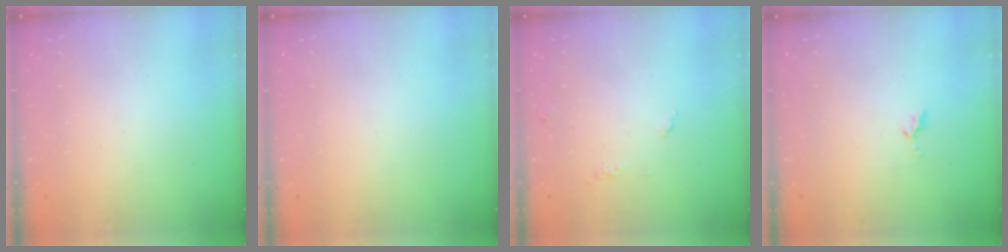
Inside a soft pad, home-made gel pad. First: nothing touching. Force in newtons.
{"total": 0.0}
{"total": 3.9, "press": 3.9, "slide": 0.3}
{"total": 3.7, "press": 3.6, "slide": 0.4}